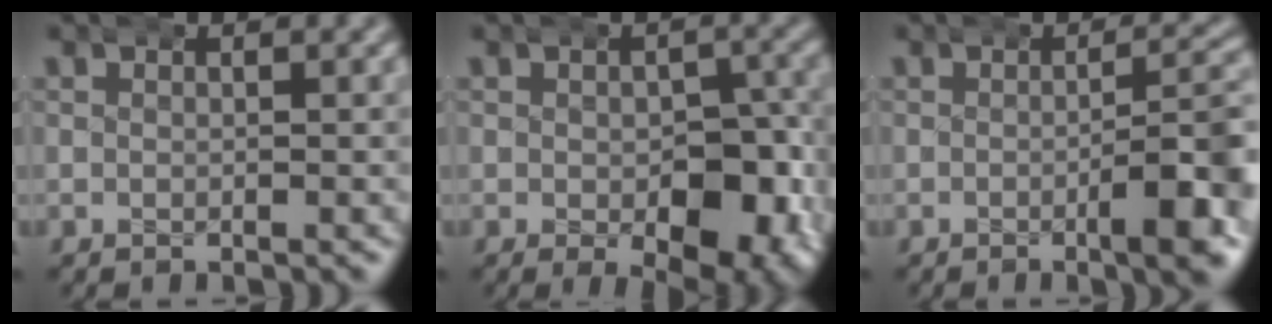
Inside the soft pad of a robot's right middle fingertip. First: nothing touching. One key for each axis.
{"total": 9.1, "fx": -2.3, "fy": 5.1, "fz": 7.1, "tx": -0.093, "ty": -0.030, "tz": -0.020}
{"total": 6.7, "fx": -1.6, "fy": 2.0, "fz": 6.2, "tx": -0.073, "ty": -0.001, "tz": -0.024}